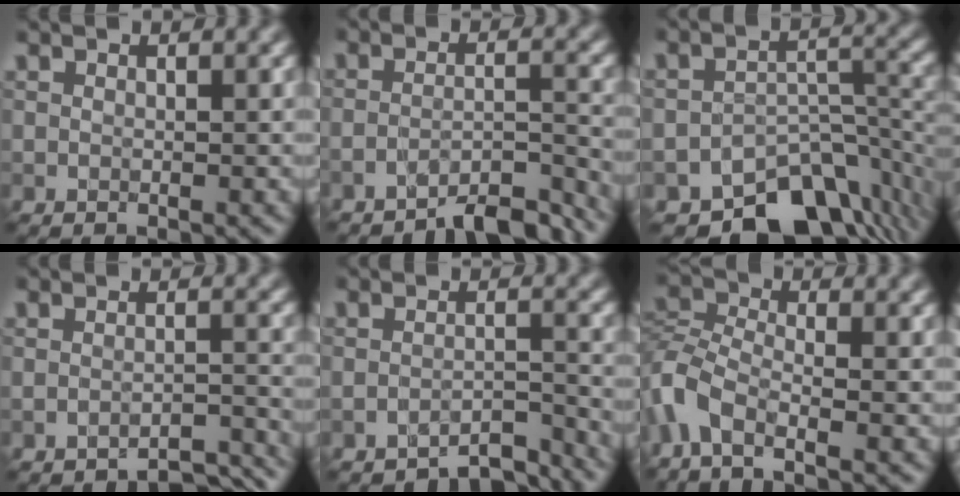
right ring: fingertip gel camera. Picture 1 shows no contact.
{"total": 5.1, "force": [-4.6, 0.5, 2.1], "torque": [-0.026, 0.006, -0.075]}
{"total": 10.2, "force": [-8.1, 4.7, 4.0], "torque": [-0.042, -0.020, -0.121]}
{"total": 3.4, "force": [-3.3, 0.2, 0.8], "torque": [-0.003, 0.004, -0.048]}
{"total": 3.9, "force": [-3.8, 0.3, 0.6], "torque": [-0.005, 0.003, -0.058]}
{"total": 4.7, "force": [-3.3, 1.8, 2.8], "torque": [-0.067, -0.007, -0.082]}